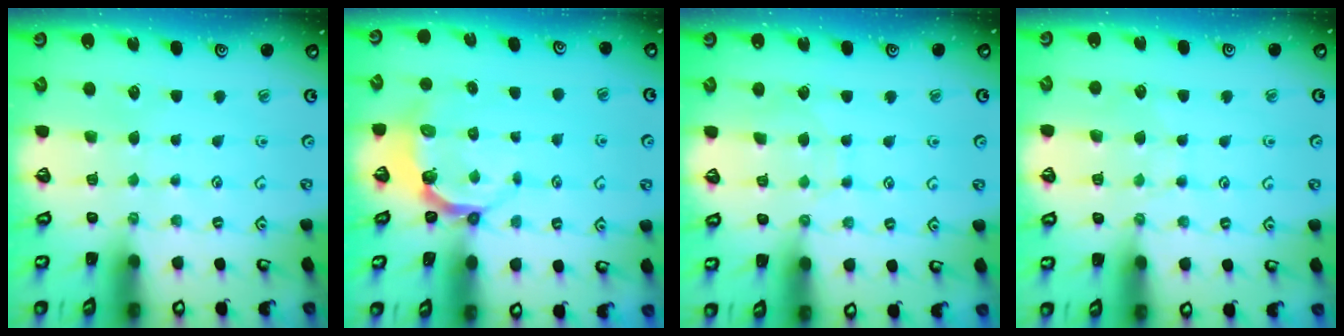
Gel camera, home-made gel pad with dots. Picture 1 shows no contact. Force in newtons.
{"total": 4.7, "press": 3.7, "slide": 2.9}
{"total": 4.2, "press": 4.2, "slide": 0.5}
{"total": 5.2, "press": 5.1, "slide": 0.7}